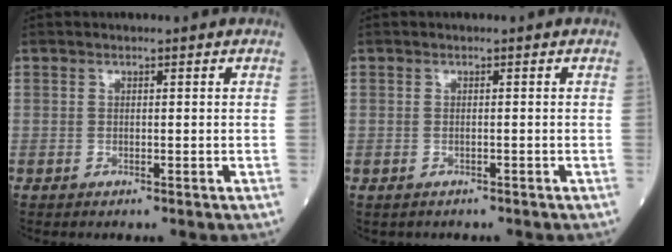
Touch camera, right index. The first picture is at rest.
{"total": 0.7, "force": [-0.4, 0.6, 0.0], "torque": [-0.003, 0.003, -0.005]}